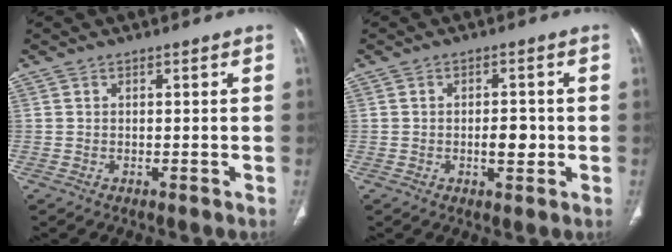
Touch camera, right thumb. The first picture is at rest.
{"total": 4.1, "force": [-0.6, 2.1, 3.4], "torque": [-0.043, 0.002, -0.009]}